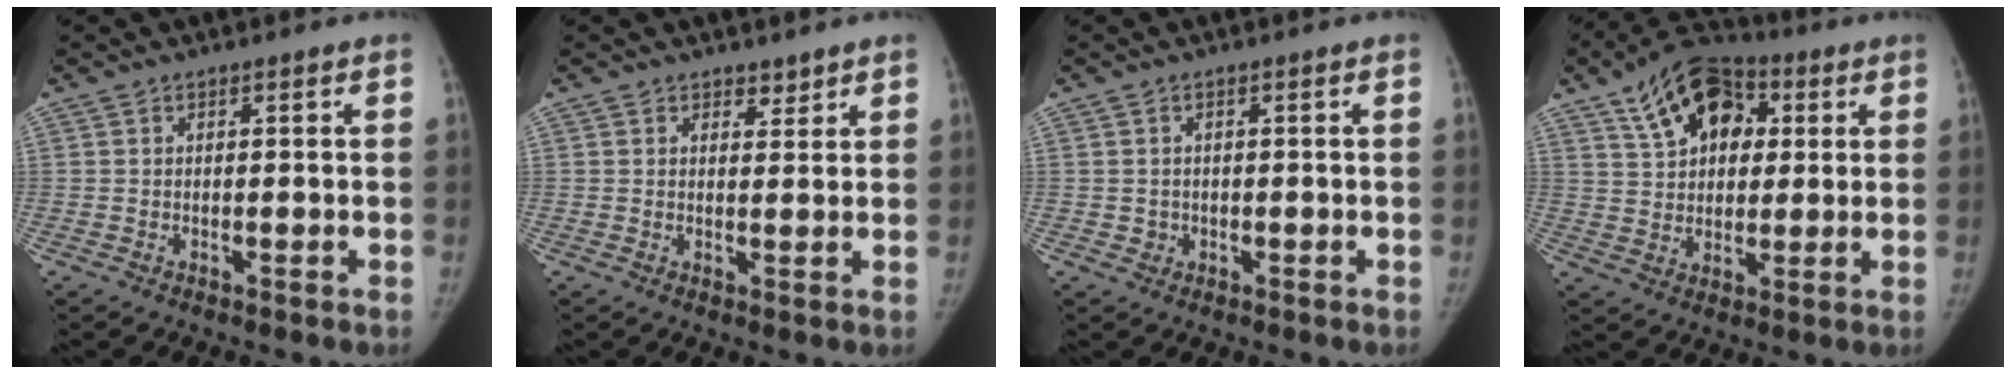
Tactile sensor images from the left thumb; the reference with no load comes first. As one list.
[{"total": 2.0, "force": [1.6, 1.1, 0.4], "torque": [0.011, -0.011, 0.020]}, {"total": 1.3, "force": [-0.3, 1.3, 0.2], "torque": [0.000, 0.004, 0.000]}, {"total": 15.3, "force": [6.1, 9.9, 9.9], "torque": [-0.125, 0.003, 0.099]}]